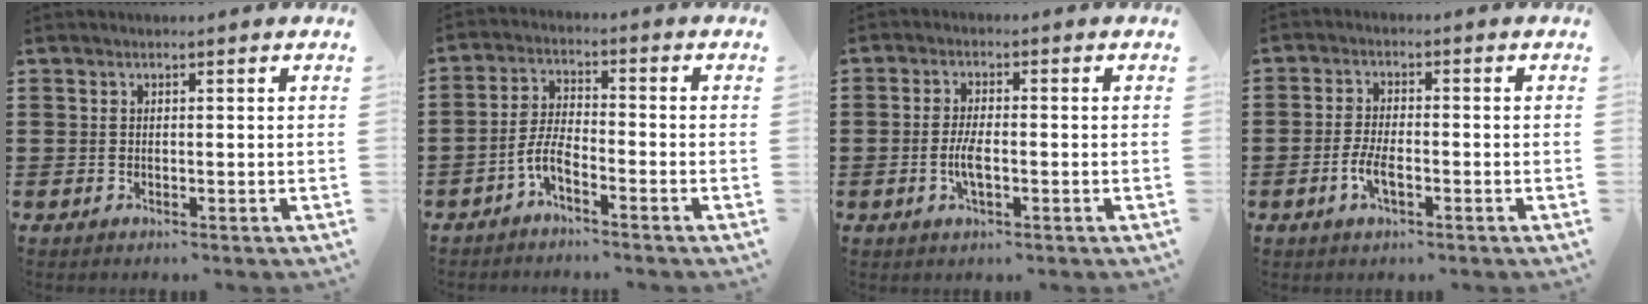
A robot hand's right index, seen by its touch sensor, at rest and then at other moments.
{"total": 4.8, "force": [-3.0, 1.0, 3.6], "torque": [-0.099, -0.009, -0.065]}
{"total": 3.9, "force": [-1.0, 1.2, 3.5], "torque": [-0.077, -0.004, -0.021]}
{"total": 3.8, "force": [-1.5, 1.5, 3.1], "torque": [-0.075, -0.003, -0.032]}